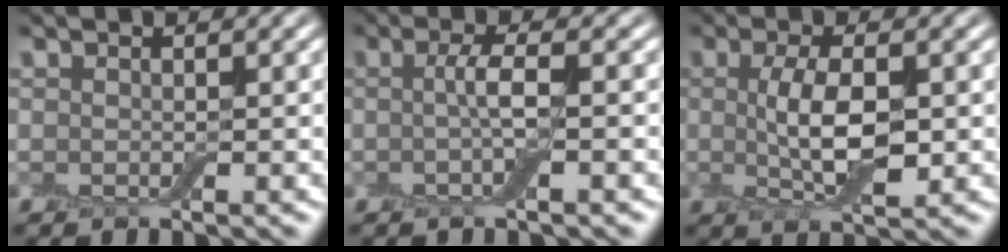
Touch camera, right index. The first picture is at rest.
{"total": 2.3, "force": [-0.1, 0.4, 2.3], "torque": [-0.046, -0.001, -0.004]}
{"total": 4.5, "force": [0.2, 1.8, 4.1], "torque": [-0.088, 0.002, 0.006]}